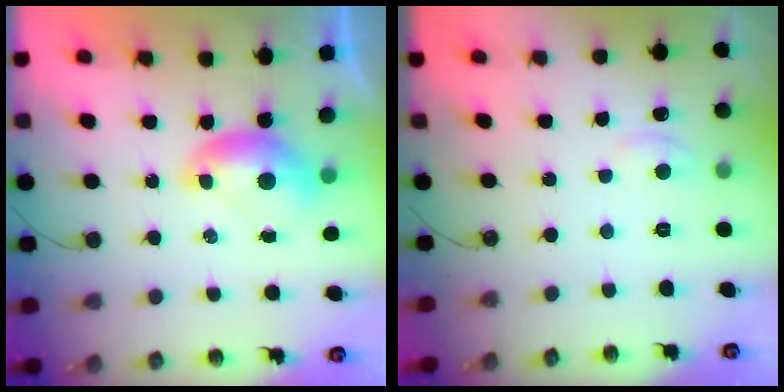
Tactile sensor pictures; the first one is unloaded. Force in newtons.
{"total": 3.0, "press": 2.9, "slide": 0.5}